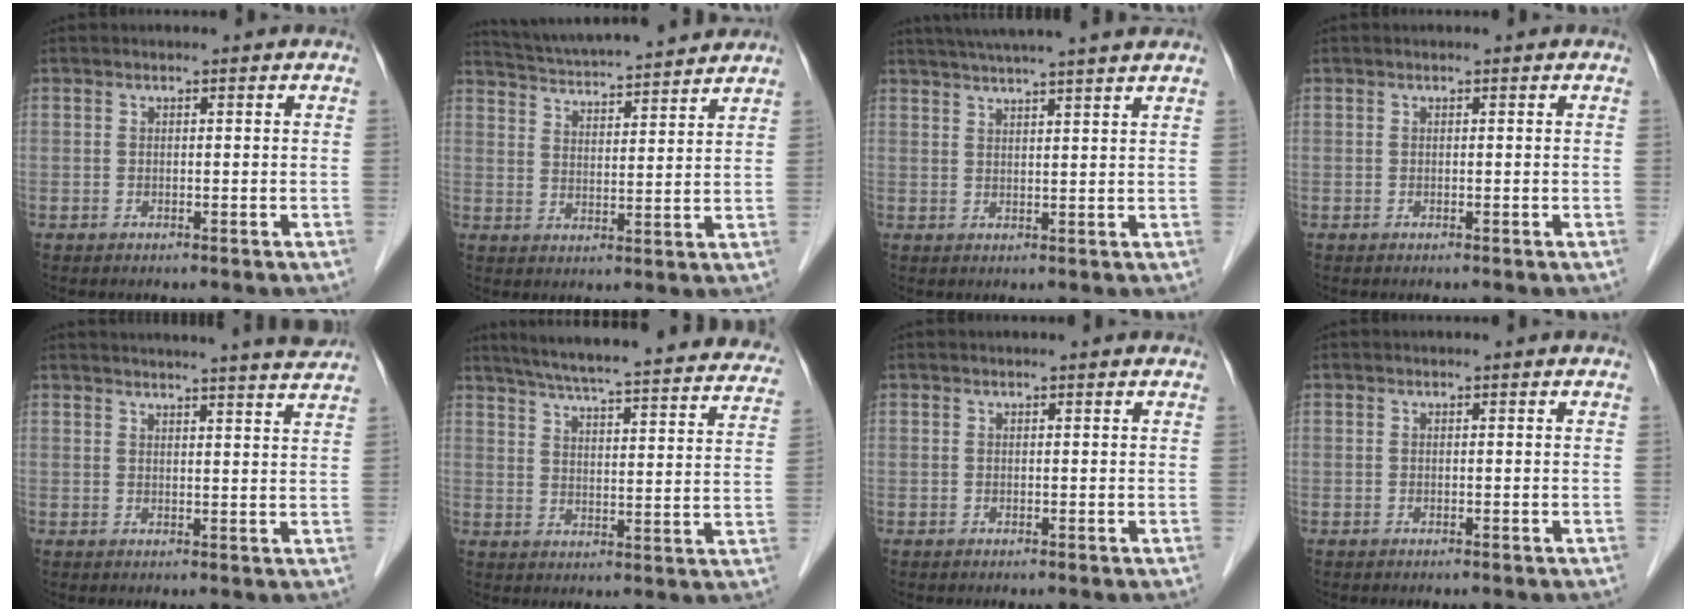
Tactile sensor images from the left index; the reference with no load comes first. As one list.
[{"total": 15.7, "force": [14.6, 0.8, 5.6], "torque": [-0.105, 0.023, 0.220]}, {"total": 13.0, "force": [11.3, -0.7, 6.4], "torque": [-0.107, 0.025, 0.150]}, {"total": 0.0}, {"total": 15.1, "force": [14.3, -0.6, 4.9], "torque": [-0.075, -0.024, 0.169]}, {"total": 31.3, "force": [28.0, 3.3, 13.7], "torque": [-0.213, -0.039, 0.341]}, {"total": 0.7, "force": [0.7, 0.0, 0.2], "torque": [-0.007, 0.004, 0.007]}, {"total": 0.0}]